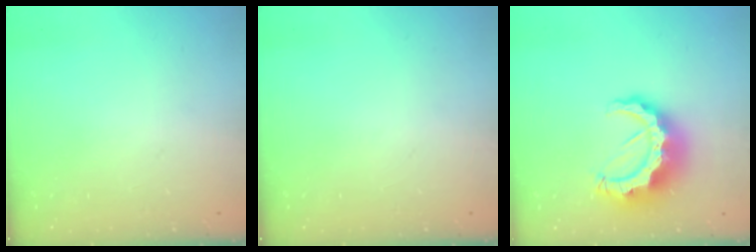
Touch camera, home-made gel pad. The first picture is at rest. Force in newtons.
{"total": 0.0}
{"total": 12.7, "press": 12.6, "slide": 1.1}